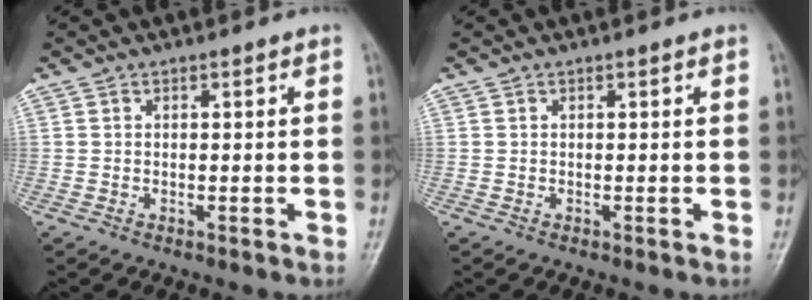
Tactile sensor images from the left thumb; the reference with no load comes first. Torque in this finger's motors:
{"motor_torque": [-0.01, 0.01, 0.00, -0.06, 0.00]}